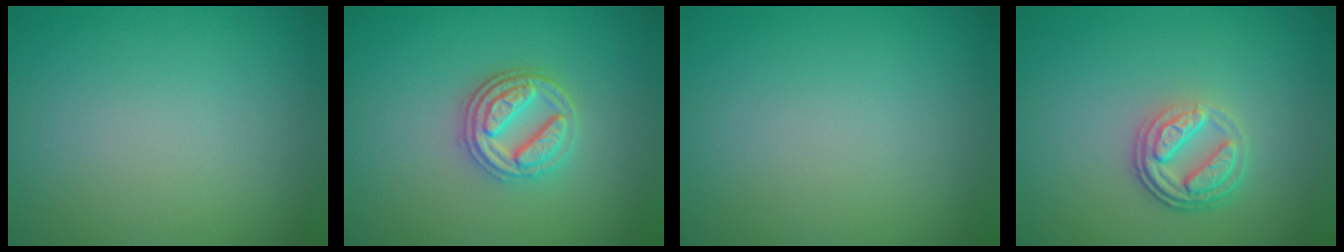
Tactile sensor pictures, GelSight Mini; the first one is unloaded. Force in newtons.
{"total": 3.6, "press": 3.1, "slide": 1.7}
{"total": 0.0}
{"total": 3.6, "press": 2.7, "slide": 2.4}